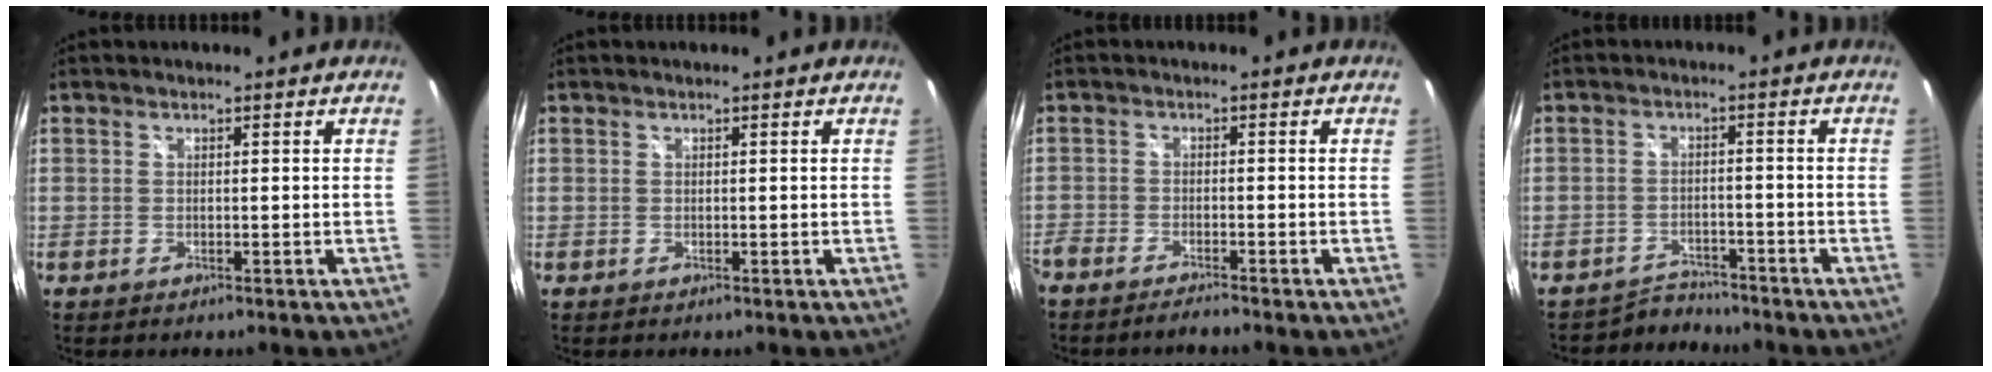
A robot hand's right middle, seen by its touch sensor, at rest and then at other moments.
{"total": 0.0}
{"total": 4.0, "force": [-3.8, 0.4, 1.4], "torque": [-0.047, -0.013, -0.073]}
{"total": 4.9, "force": [-4.6, 1.3, -0.6], "torque": [0.000, 0.004, -0.077]}